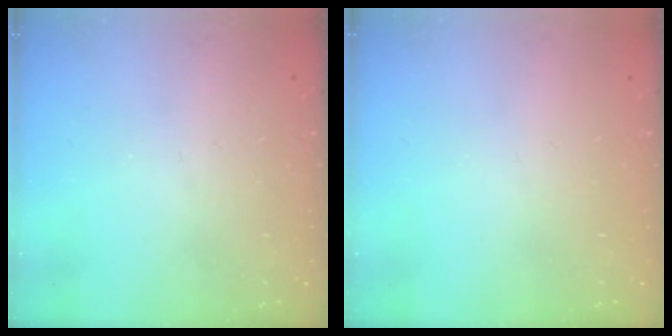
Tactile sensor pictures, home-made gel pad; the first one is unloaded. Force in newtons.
{"total": 0.0}